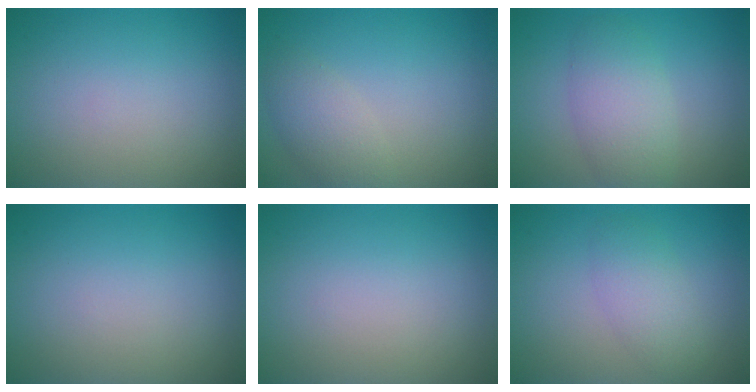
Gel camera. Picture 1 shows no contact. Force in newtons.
{"total": 2.6, "press": 2.6, "slide": 0.1}
{"total": 4.2, "press": 4.2, "slide": 0.1}
{"total": 0.0}
{"total": 0.0}
{"total": 2.7, "press": 2.7, "slide": 0.3}